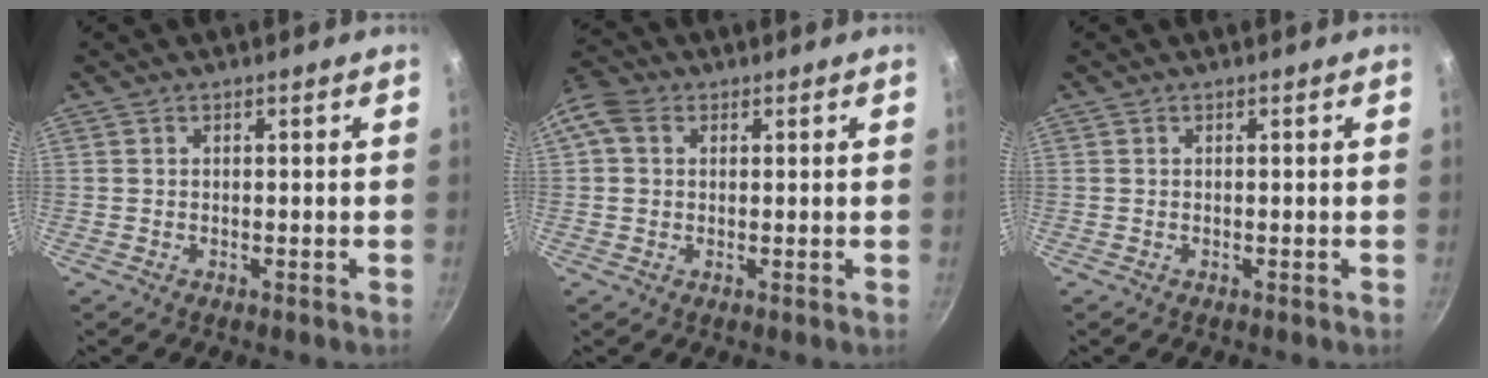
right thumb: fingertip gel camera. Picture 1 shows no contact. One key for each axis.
{"total": 7.7, "fx": 2.0, "fy": 6.1, "fz": 4.3, "tx": -0.094, "ty": 0.015, "tz": 0.023}
{"total": 0.0}